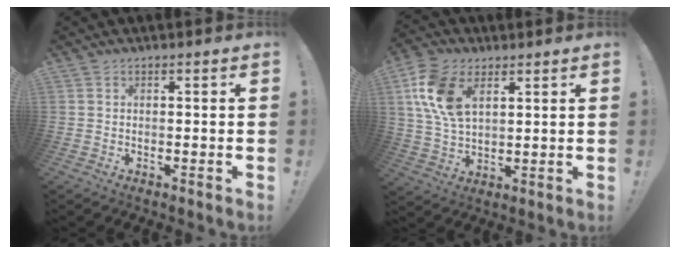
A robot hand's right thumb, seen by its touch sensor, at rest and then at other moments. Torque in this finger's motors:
{"motor_torque": [0.46, 0.48, 0.41, 0.41, 0.11]}